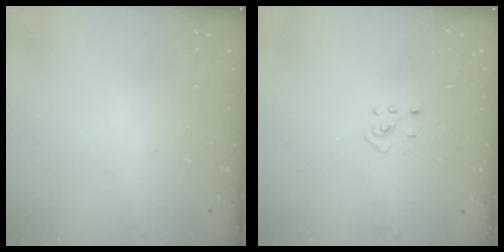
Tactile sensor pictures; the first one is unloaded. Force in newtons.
{"total": 2.7, "press": 2.7, "slide": 0.5}